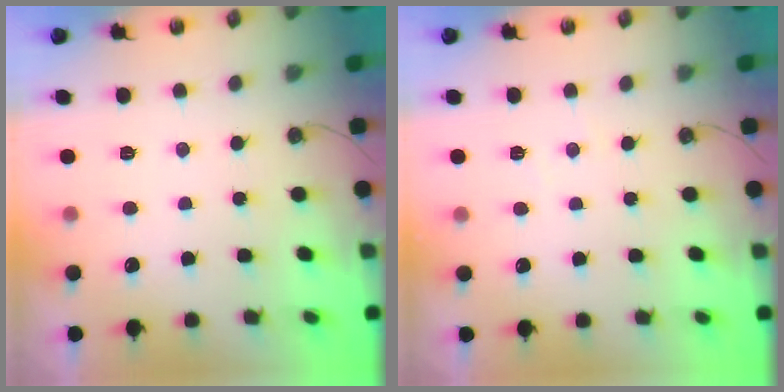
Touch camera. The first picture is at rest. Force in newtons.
{"total": 2.7, "press": 2.7, "slide": 0.4}